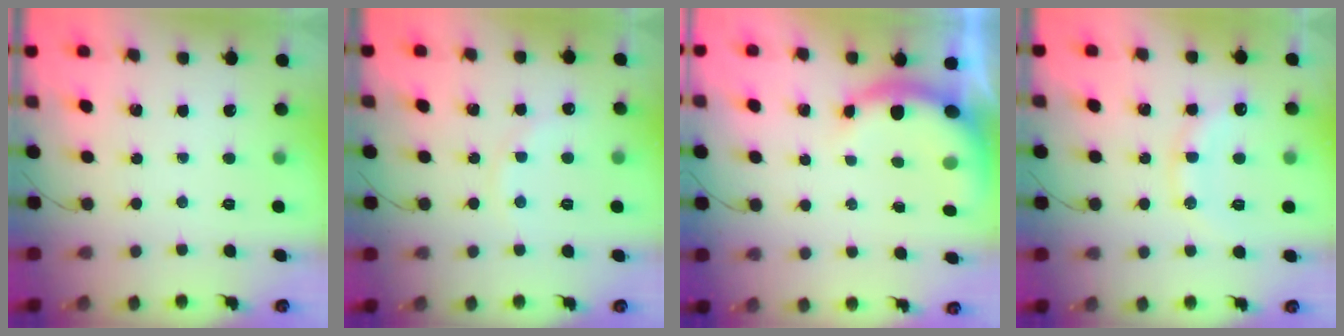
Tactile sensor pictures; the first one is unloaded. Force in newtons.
{"total": 7.1, "press": 7.0, "slide": 1.4}
{"total": 6.7, "press": 6.6, "slide": 0.8}
{"total": 13.2, "press": 13.2, "slide": 0.8}